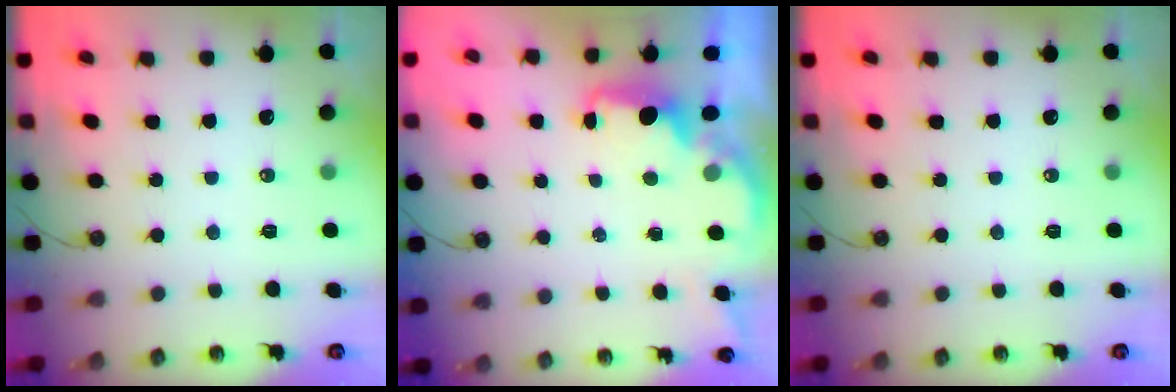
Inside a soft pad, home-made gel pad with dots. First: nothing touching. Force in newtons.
{"total": 2.0, "press": 1.9, "slide": 0.8}
{"total": 0.0}